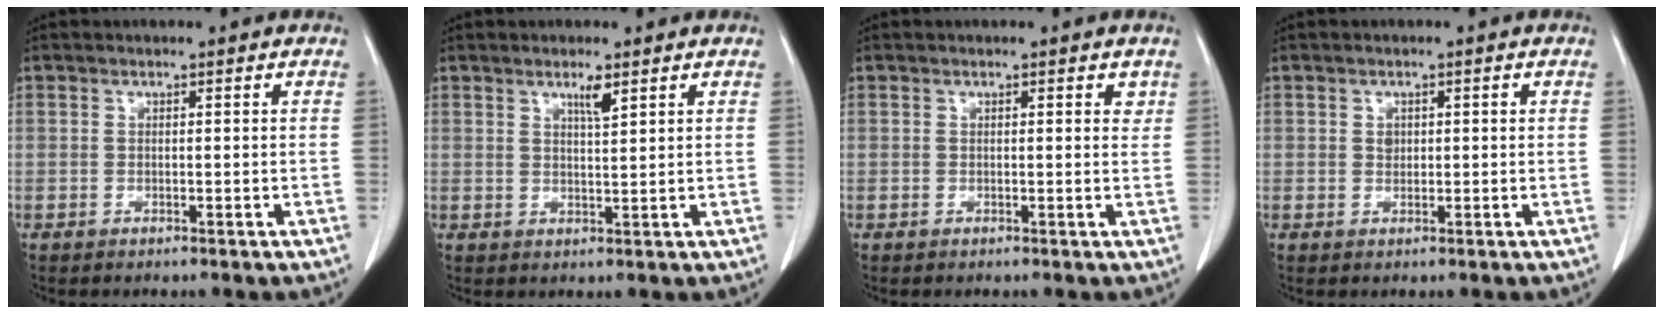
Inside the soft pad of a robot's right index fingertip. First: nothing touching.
{"total": 2.4, "force": [1.6, 0.1, 1.9], "torque": [-0.036, -0.004, 0.028]}
{"total": 1.2, "force": [0.7, 0.5, 0.9], "torque": [-0.011, -0.002, 0.006]}
{"total": 1.4, "force": [0.3, 1.1, 0.8], "torque": [-0.011, 0.005, 0.010]}